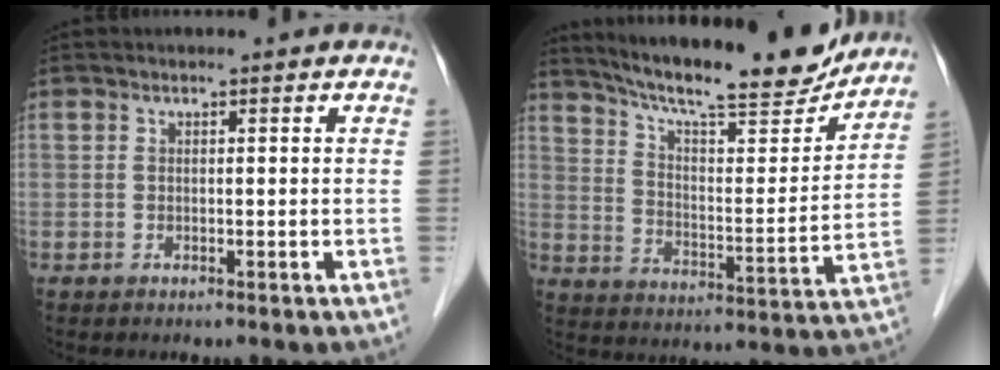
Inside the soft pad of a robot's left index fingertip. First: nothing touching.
{"total": 20.4, "force": [18.3, 2.4, 8.7], "torque": [-0.144, -0.015, 0.267]}